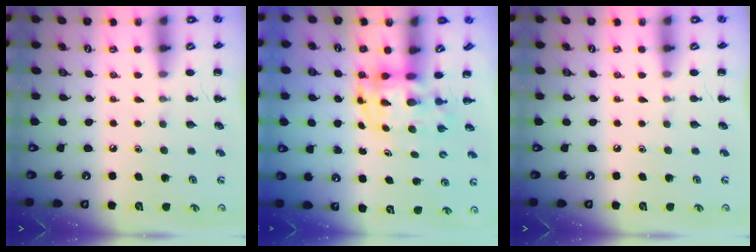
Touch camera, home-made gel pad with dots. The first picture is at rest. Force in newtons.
{"total": 3.5, "press": 3.4, "slide": 0.7}
{"total": 0.0}